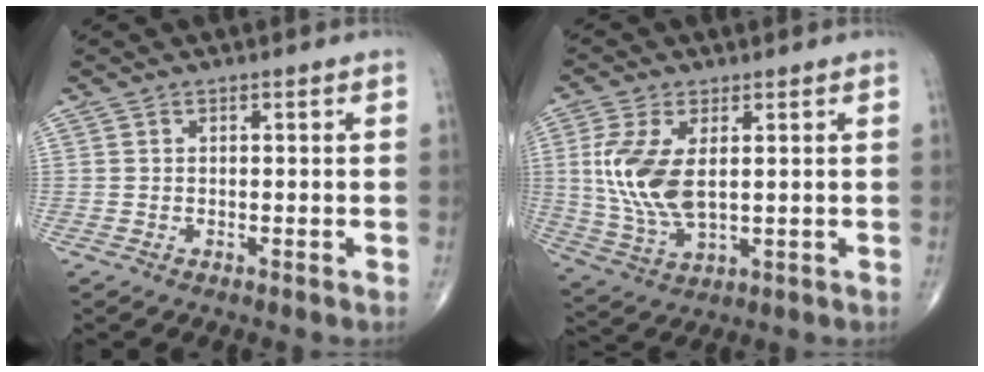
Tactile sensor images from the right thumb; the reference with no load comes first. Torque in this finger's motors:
{"motor_torque": [1.18, 2.16, 1.17, 0.18, 0.37]}